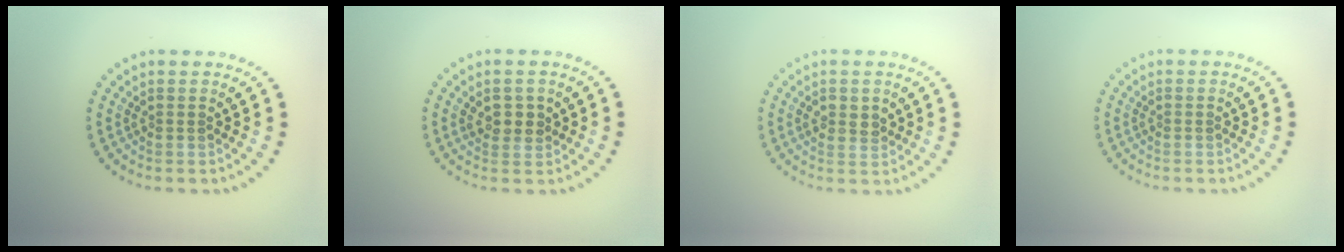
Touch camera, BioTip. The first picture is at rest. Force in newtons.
{"total": 1.6, "press": 1.5, "slide": 0.4}
{"total": 1.6, "press": 1.6, "slide": 0.2}
{"total": 0.0}